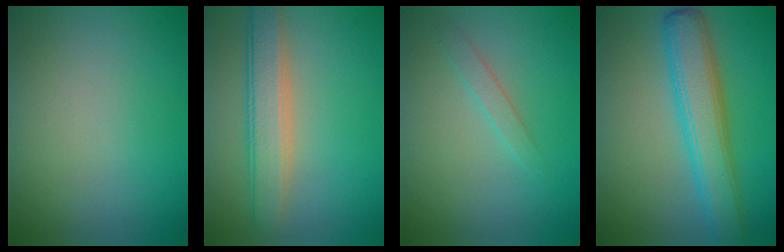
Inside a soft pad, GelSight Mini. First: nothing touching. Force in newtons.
{"total": 4.2, "press": 4.2, "slide": 0.3}
{"total": 1.2, "press": 1.2, "slide": 0.0}
{"total": 6.1, "press": 6.1, "slide": 0.2}